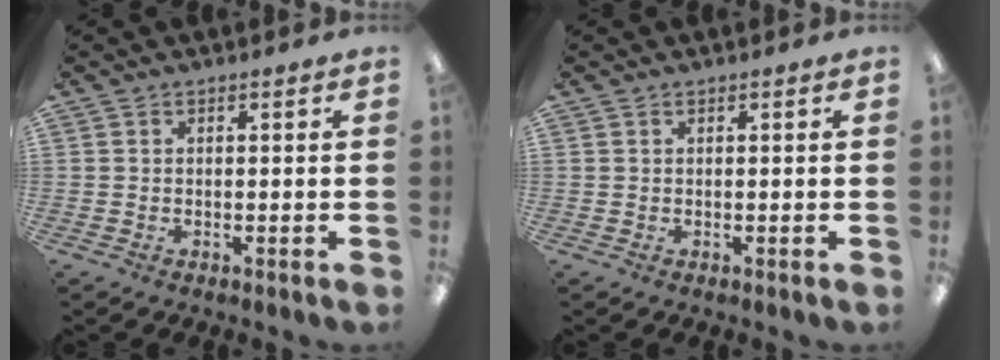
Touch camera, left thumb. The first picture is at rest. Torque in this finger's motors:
{"motor_torque": [0.00, 0.00, -0.10, 0.10, 0.00]}